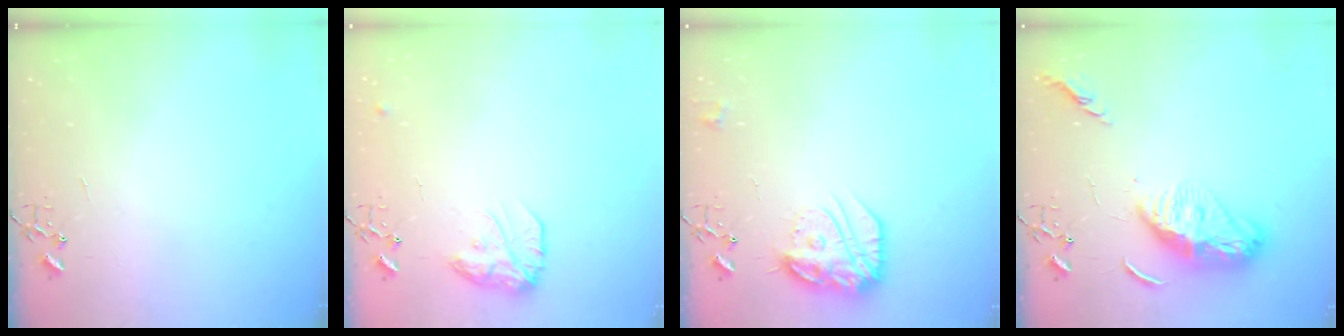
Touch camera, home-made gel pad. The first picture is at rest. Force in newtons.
{"total": 13.1, "press": 13.0, "slide": 0.7}
{"total": 17.4, "press": 17.3, "slide": 1.2}
{"total": 12.4, "press": 12.3, "slide": 0.8}